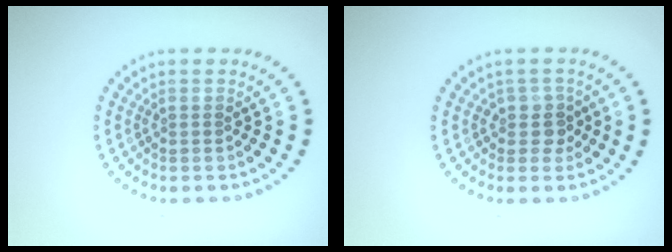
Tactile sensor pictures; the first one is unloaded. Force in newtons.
{"total": 2.0, "press": 1.7, "slide": 1.1}